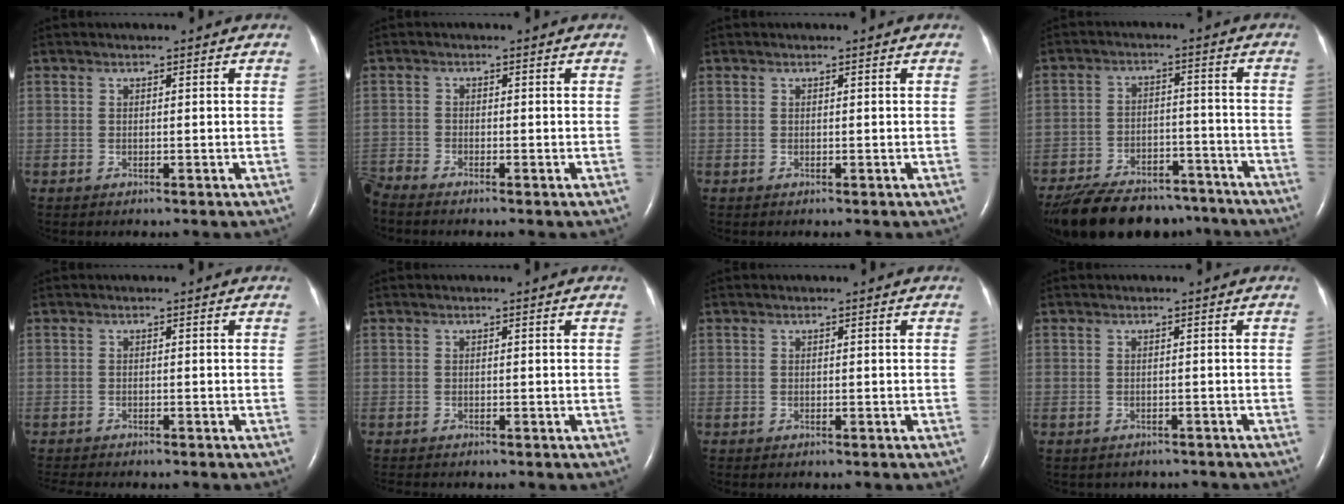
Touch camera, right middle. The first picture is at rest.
{"total": 2.4, "force": [-2.3, -0.5, 0.3], "torque": [-0.014, -0.012, -0.048]}
{"total": 0.0}
{"total": 20.4, "force": [-17.0, 7.9, 8.2], "torque": [-0.177, -0.015, -0.245]}
{"total": 4.8, "force": [-4.2, 0.8, 2.0], "torque": [-0.026, -0.008, -0.060]}
{"total": 1.5, "force": [-1.4, 0.3, 0.6], "torque": [-0.009, -0.003, -0.017]}
{"total": 0.0}
{"total": 3.5, "force": [-3.1, 1.6, 0.2], "torque": [-0.003, 0.007, -0.035]}